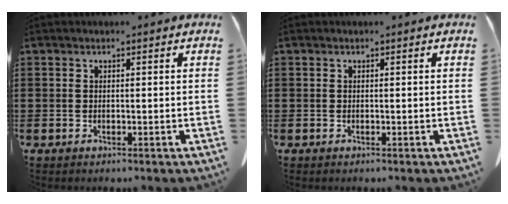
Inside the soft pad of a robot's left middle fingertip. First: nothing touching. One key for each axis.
{"total": 0.0}